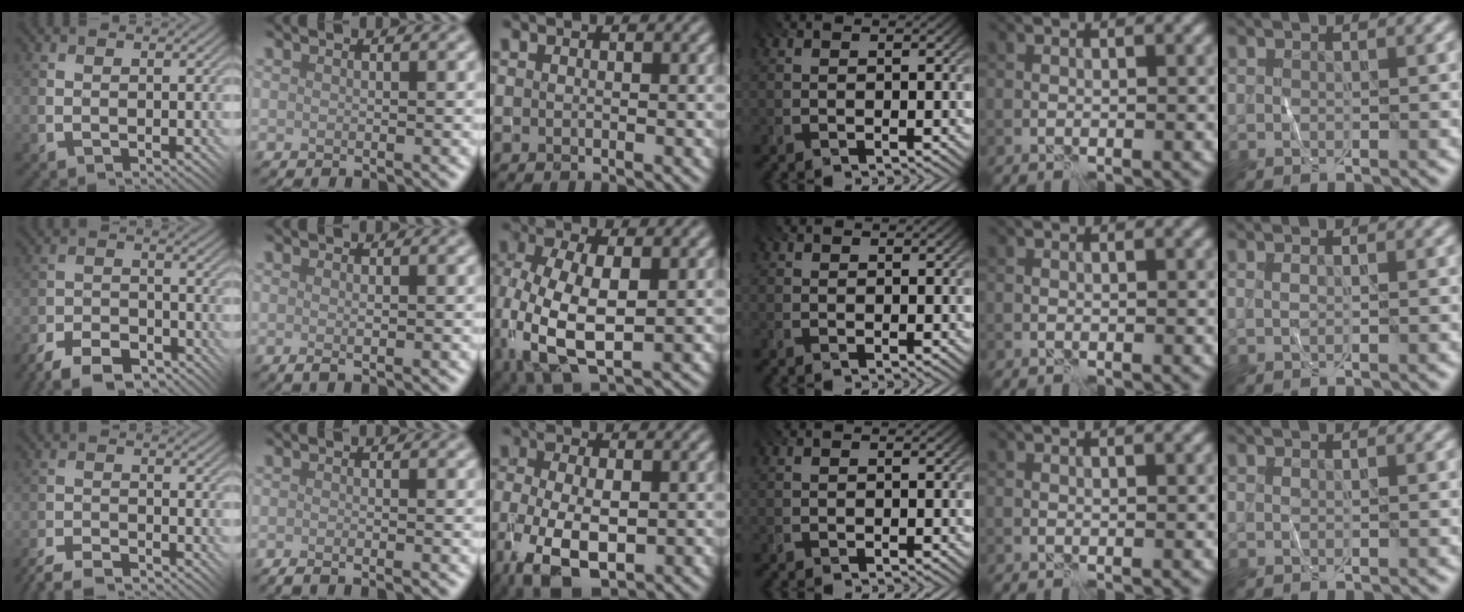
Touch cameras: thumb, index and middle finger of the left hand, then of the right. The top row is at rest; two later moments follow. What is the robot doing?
{"motion": "fold", "object": "shorts"}